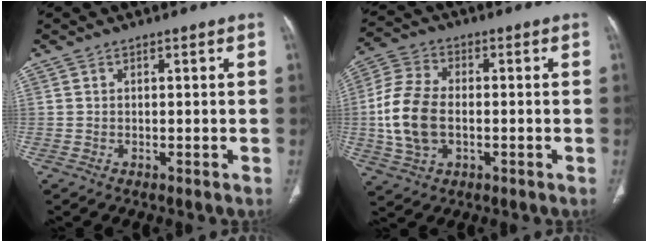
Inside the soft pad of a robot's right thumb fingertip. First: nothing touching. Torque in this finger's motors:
{"motor_torque": [-0.49, 0.56, 0.61, 0.85, 0.38]}